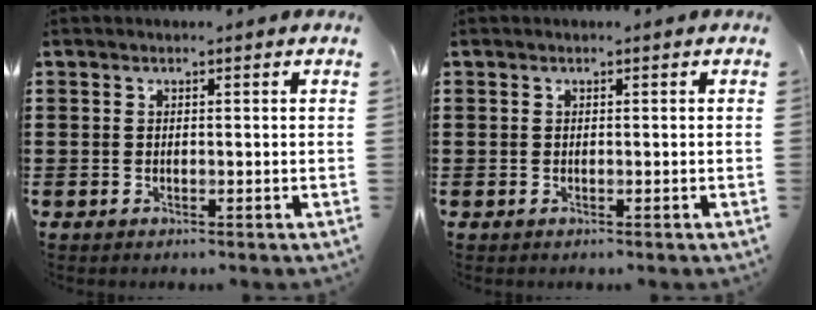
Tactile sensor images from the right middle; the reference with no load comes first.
{"total": 0.0}